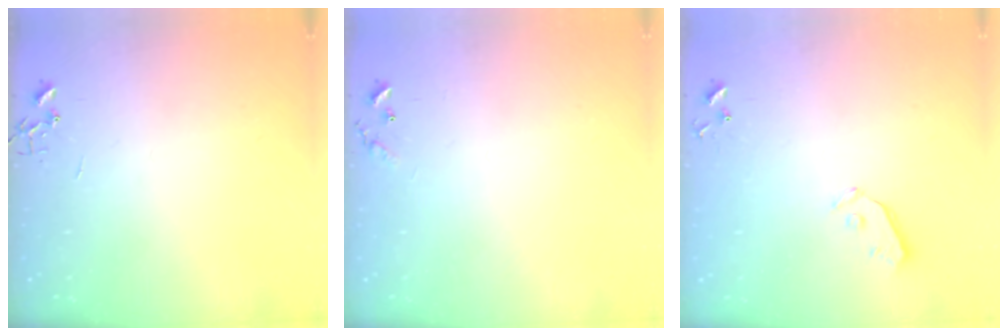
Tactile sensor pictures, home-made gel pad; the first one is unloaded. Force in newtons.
{"total": 6.6, "press": 6.6, "slide": 0.5}
{"total": 4.0, "press": 3.9, "slide": 0.7}